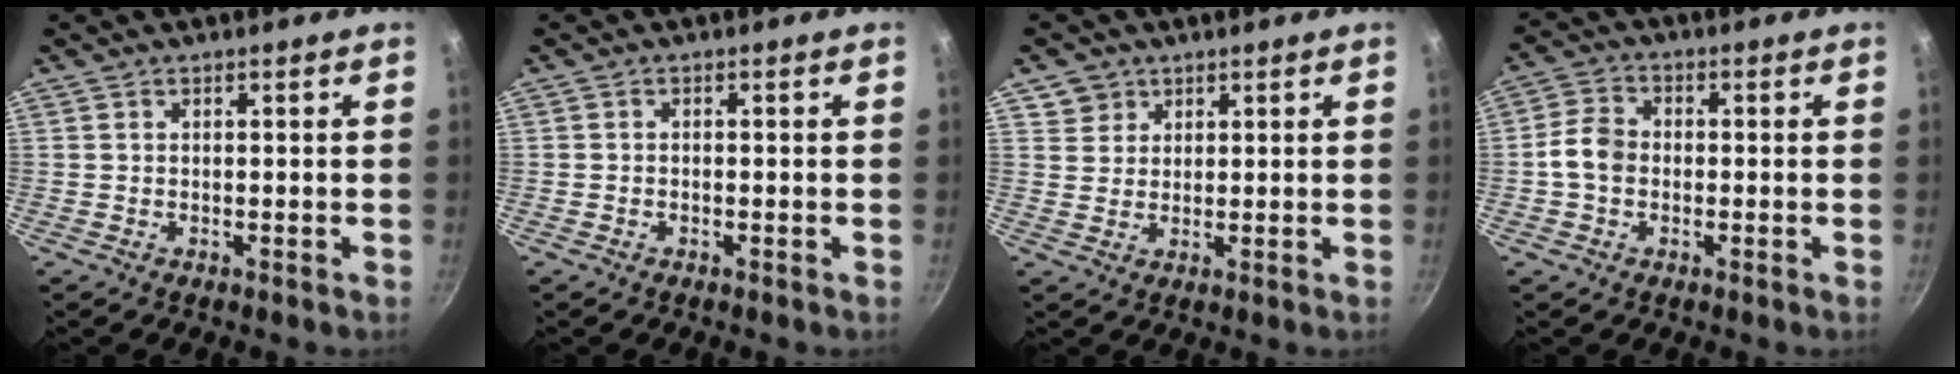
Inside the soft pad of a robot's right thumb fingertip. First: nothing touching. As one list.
[{"total": 0.5, "force": [-0.3, 0.3, 0.3], "torque": [-0.007, 0.004, -0.006]}, {"total": 4.0, "force": [2.1, 3.4, 0.2], "torque": [0.024, 0.007, 0.036]}, {"total": 5.5, "force": [-0.8, 4.3, 3.3], "torque": [-0.050, 0.019, -0.027]}]